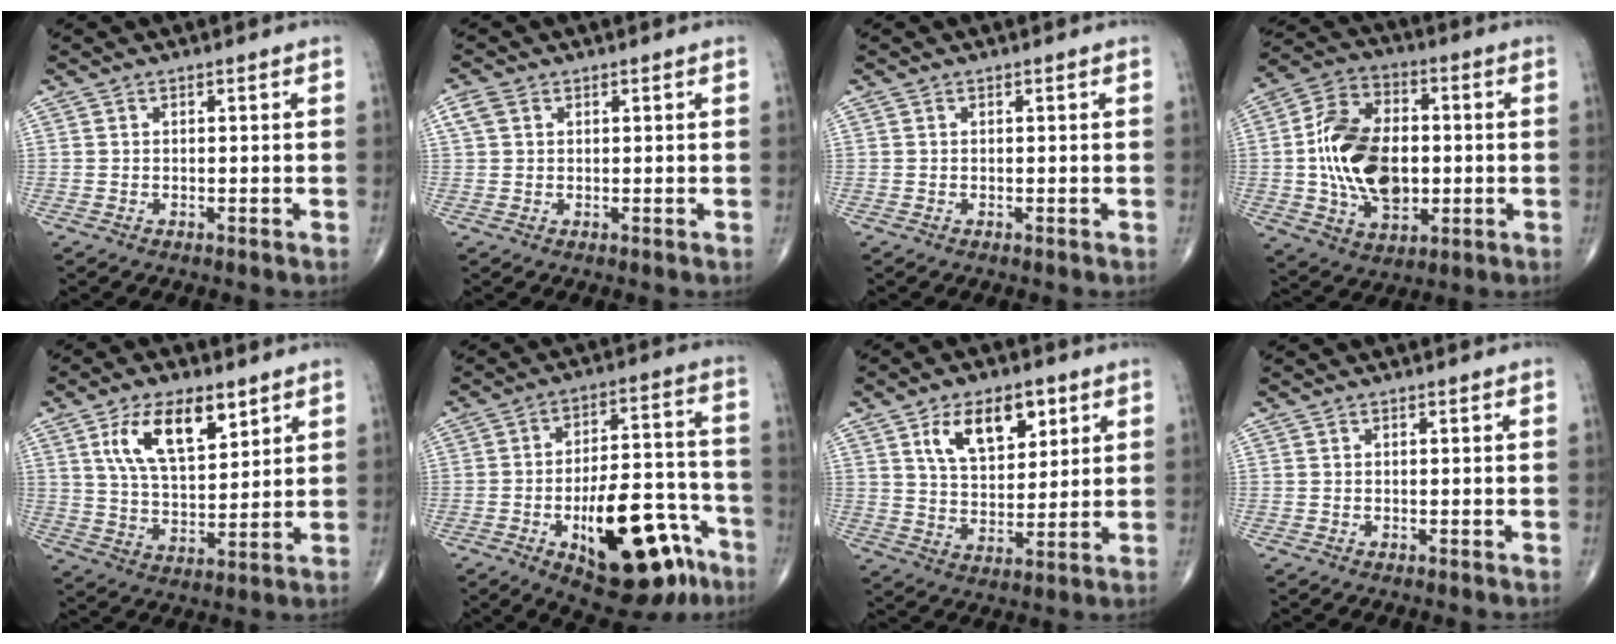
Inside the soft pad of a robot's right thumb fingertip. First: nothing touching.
{"total": 2.6, "force": [1.0, 1.9, 1.4], "torque": [-0.034, 0.011, 0.021]}
{"total": 0.0}
{"total": 18.2, "force": [-0.5, 11.8, 13.9], "torque": [-0.233, 0.014, -0.005]}
{"total": 13.0, "force": [6.3, 6.0, 9.7], "torque": [-0.153, -0.025, 0.122]}
{"total": 21.6, "force": [-9.8, 9.2, 16.8], "torque": [-0.208, 0.062, -0.129]}
{"total": 12.3, "force": [5.6, 6.8, 8.5], "torque": [-0.110, -0.023, 0.102]}
{"total": 0.0}